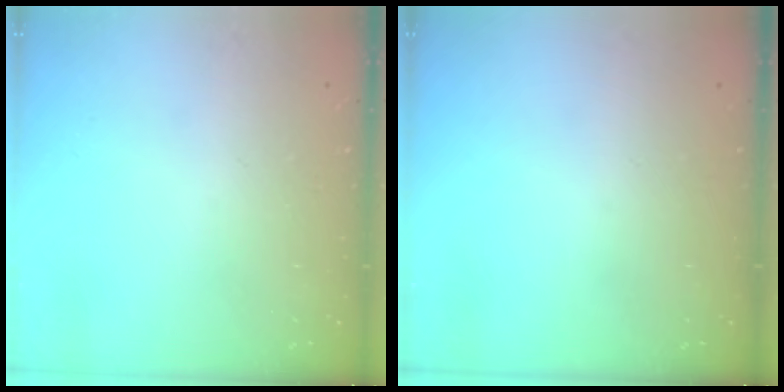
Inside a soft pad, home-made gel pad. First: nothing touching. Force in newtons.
{"total": 0.0}